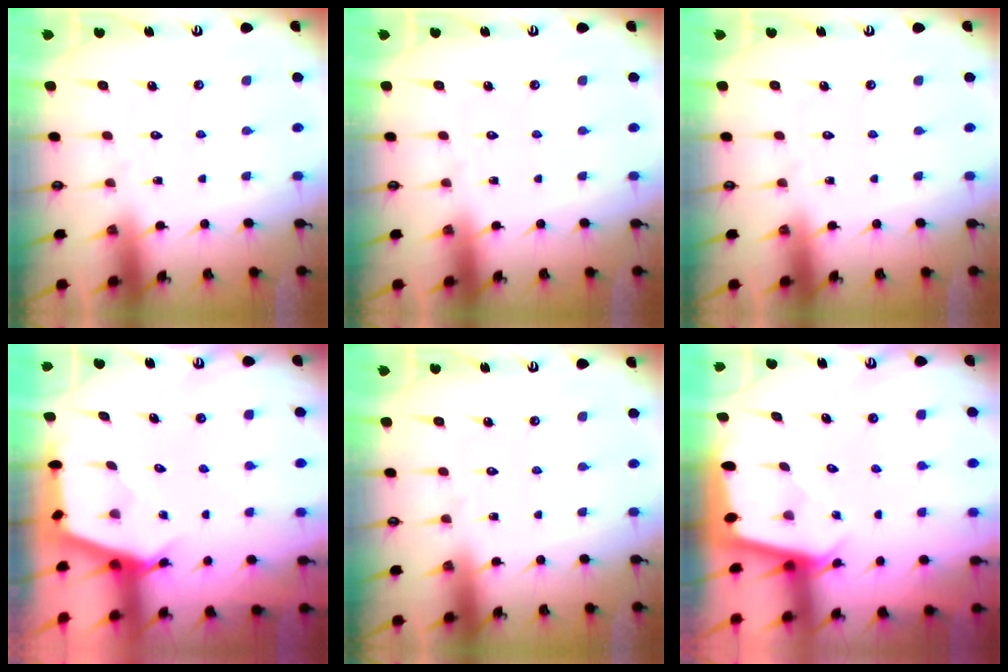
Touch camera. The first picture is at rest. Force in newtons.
{"total": 0.0}
{"total": 0.0}
{"total": 2.7, "press": 2.7, "slide": 0.4}
{"total": 0.0}
{"total": 2.1, "press": 2.1, "slide": 0.2}